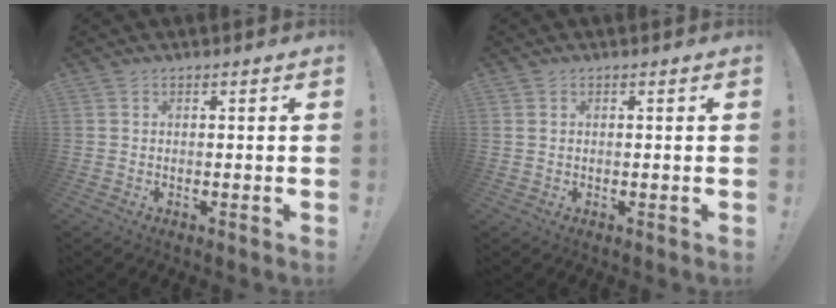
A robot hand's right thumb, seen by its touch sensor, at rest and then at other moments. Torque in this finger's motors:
{"motor_torque": [-0.01, -0.03, -0.42, 0.23, 0.04]}